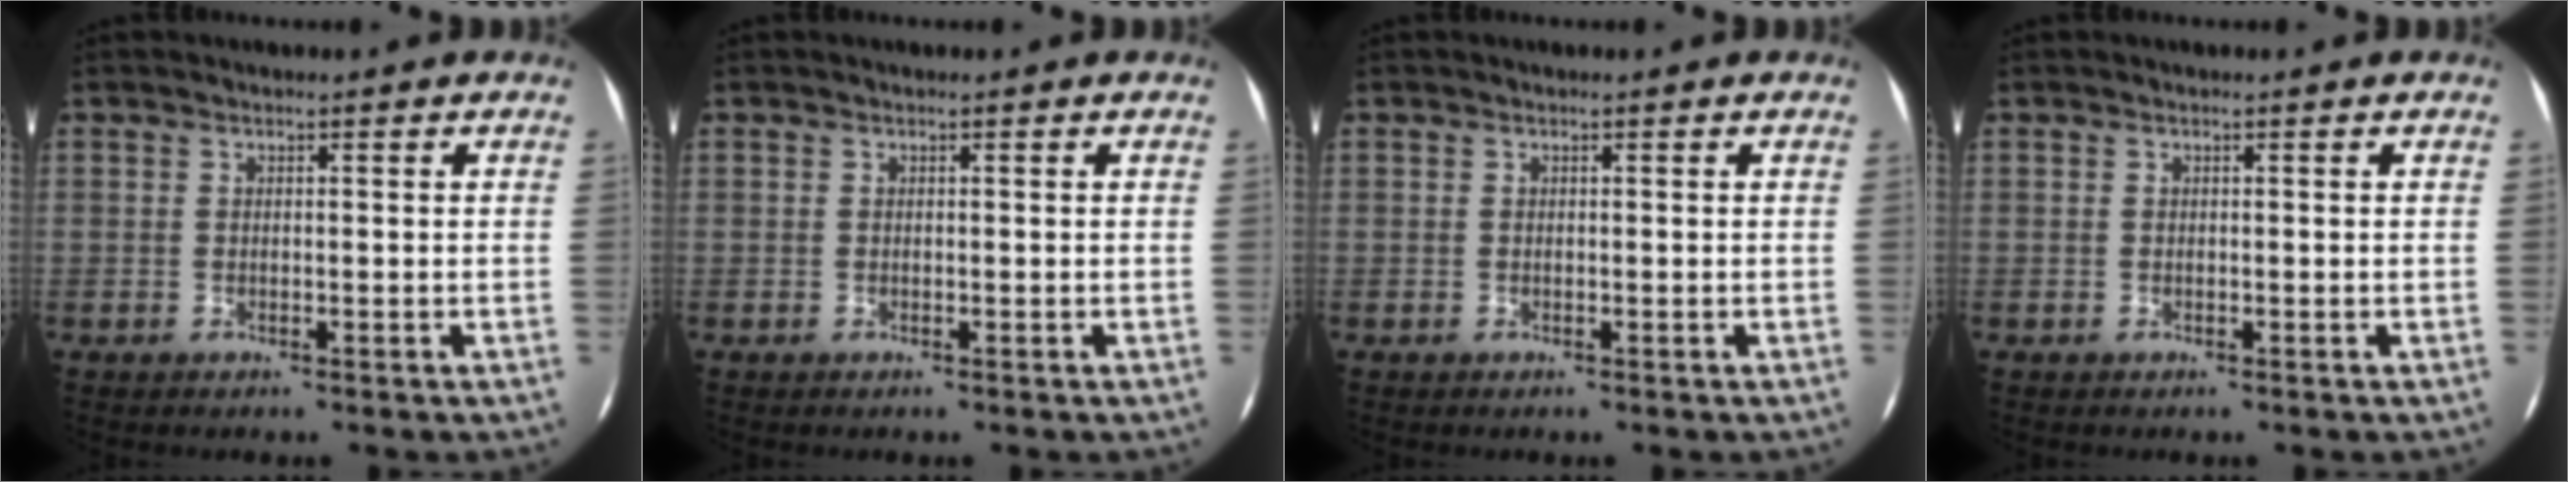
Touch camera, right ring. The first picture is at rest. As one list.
[{"total": 0.0}, {"total": 0.0}, {"total": 0.0}]